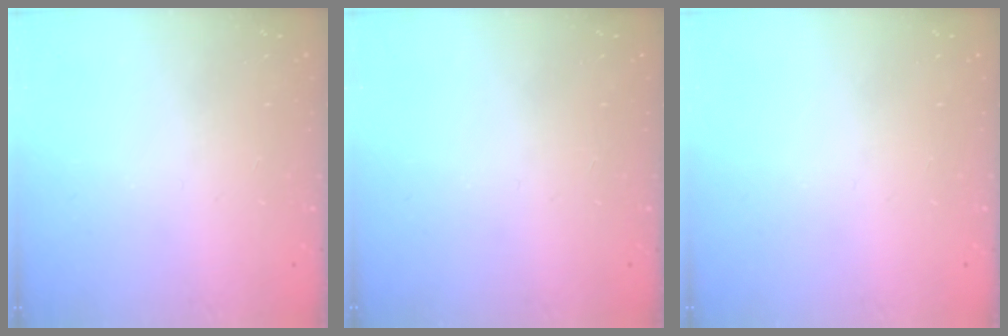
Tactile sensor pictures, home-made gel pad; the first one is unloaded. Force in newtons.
{"total": 0.0}
{"total": 0.0}